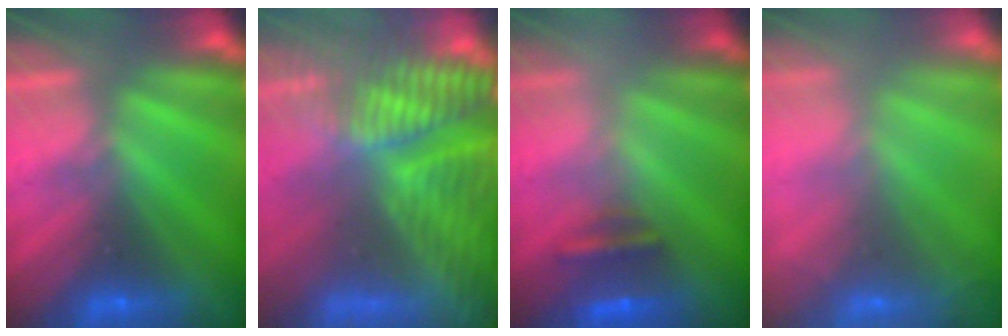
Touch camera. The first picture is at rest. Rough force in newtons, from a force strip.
{"total": 7.4}
{"total": 2.5}
{"total": 11.4}